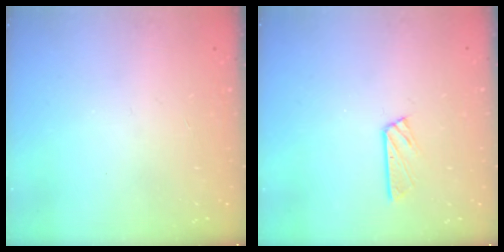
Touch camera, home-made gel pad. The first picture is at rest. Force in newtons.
{"total": 4.4, "press": 4.4, "slide": 0.4}